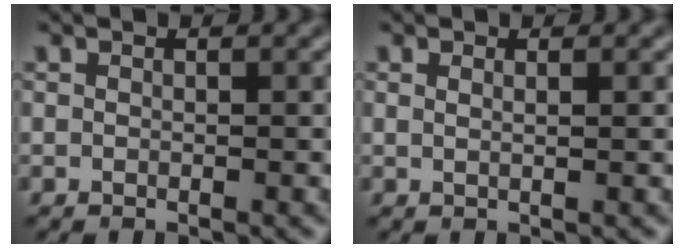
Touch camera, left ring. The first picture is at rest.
{"total": 0.9, "force": [0.4, 0.3, 0.7], "torque": [-0.008, -0.002, 0.002]}